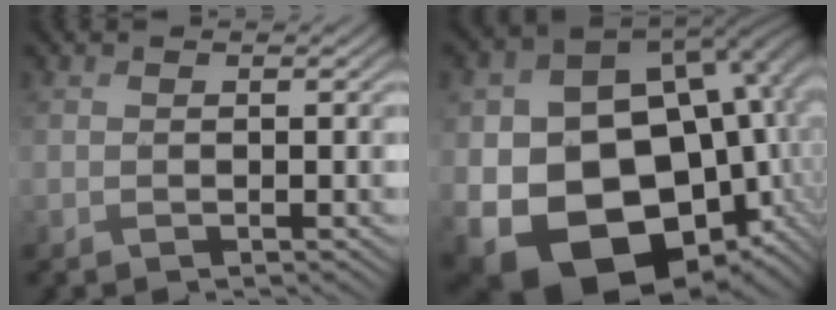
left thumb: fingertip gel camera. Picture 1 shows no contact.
{"total": 22.0, "force": [-4.8, 16.6, 13.6], "torque": [-0.266, -0.054, -0.053]}